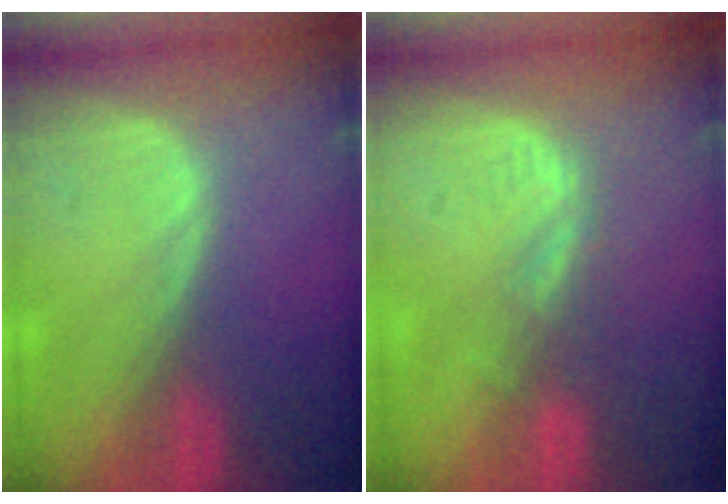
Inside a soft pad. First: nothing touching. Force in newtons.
{"total": 2.8, "press": 2.2, "slide": 1.7}